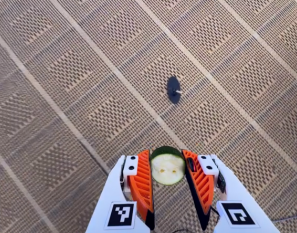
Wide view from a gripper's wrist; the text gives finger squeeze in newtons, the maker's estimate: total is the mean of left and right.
{"total": 8.8, "left": 8.6, "right": 9.0}